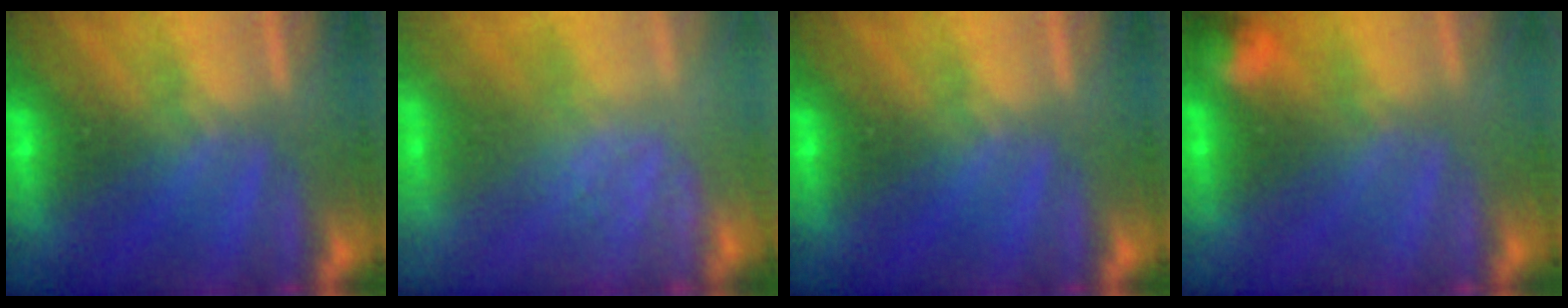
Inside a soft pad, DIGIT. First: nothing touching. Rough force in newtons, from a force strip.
{"total": 2.4}
{"total": 0.0}
{"total": 3.0}